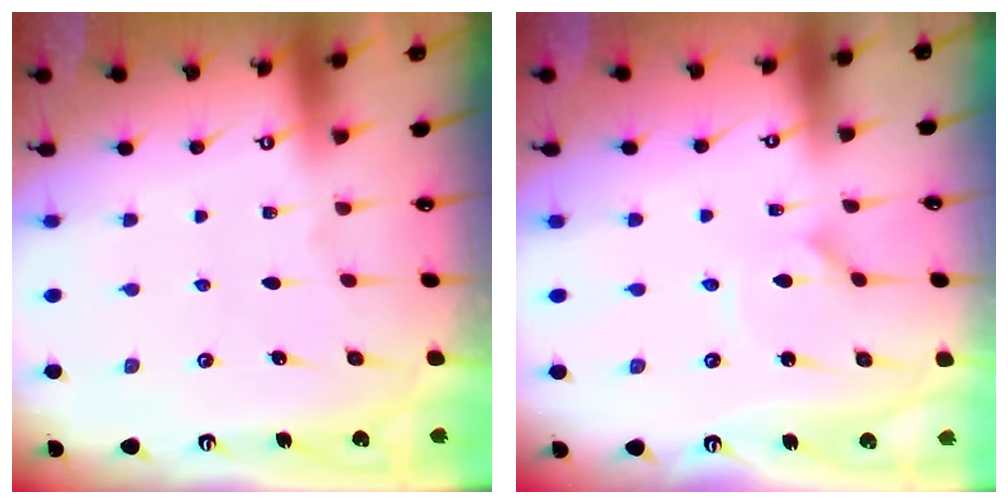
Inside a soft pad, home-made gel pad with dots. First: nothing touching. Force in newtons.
{"total": 1.2, "press": 1.1, "slide": 0.2}